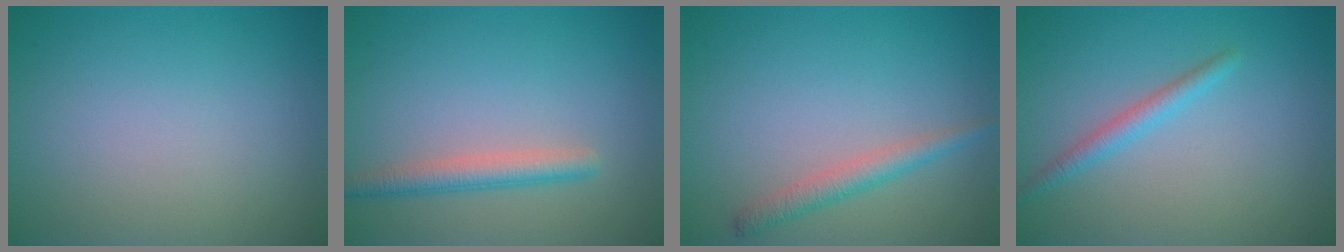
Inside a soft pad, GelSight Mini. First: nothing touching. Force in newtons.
{"total": 2.6, "press": 2.6, "slide": 0.1}
{"total": 2.2, "press": 2.2, "slide": 0.0}
{"total": 1.8, "press": 1.8, "slide": 0.1}